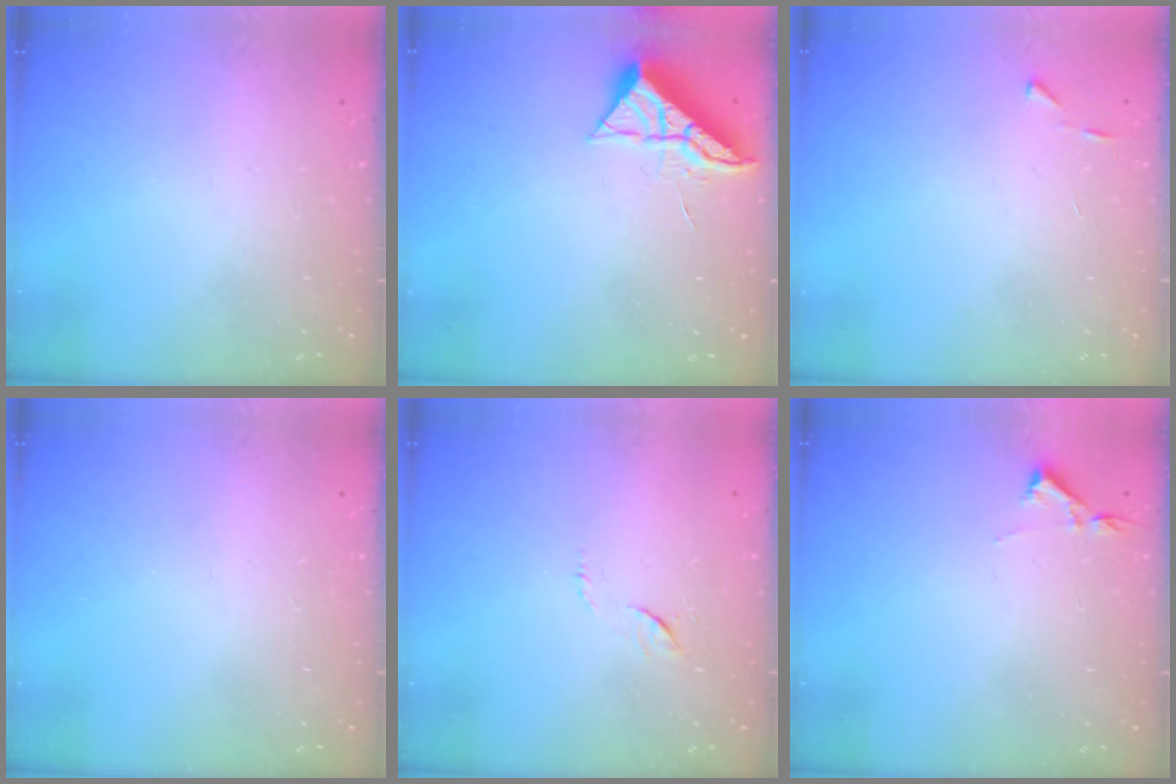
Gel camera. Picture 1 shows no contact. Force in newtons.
{"total": 6.4, "press": 6.4, "slide": 0.2}
{"total": 2.7, "press": 2.7, "slide": 0.3}
{"total": 0.0}
{"total": 4.6, "press": 4.5, "slide": 0.5}
{"total": 2.9, "press": 2.9, "slide": 0.5}